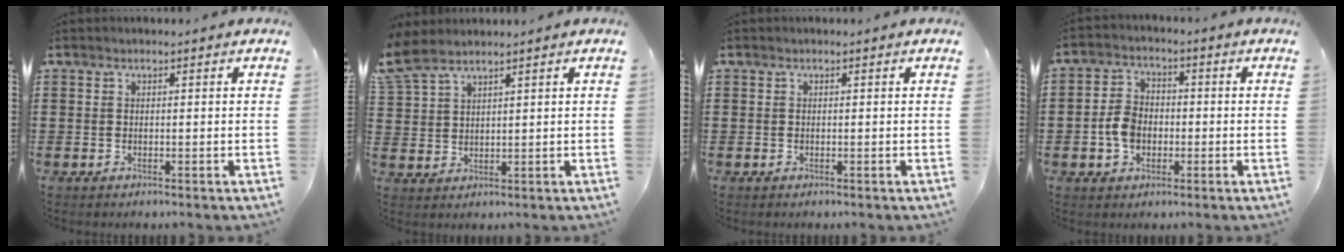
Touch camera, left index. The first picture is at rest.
{"total": 4.0, "force": [3.3, 1.5, 1.9], "torque": [-0.050, -0.003, 0.060]}
{"total": 0.0}
{"total": 5.3, "force": [-1.3, 3.8, 3.4], "torque": [-0.085, 0.003, -0.029]}